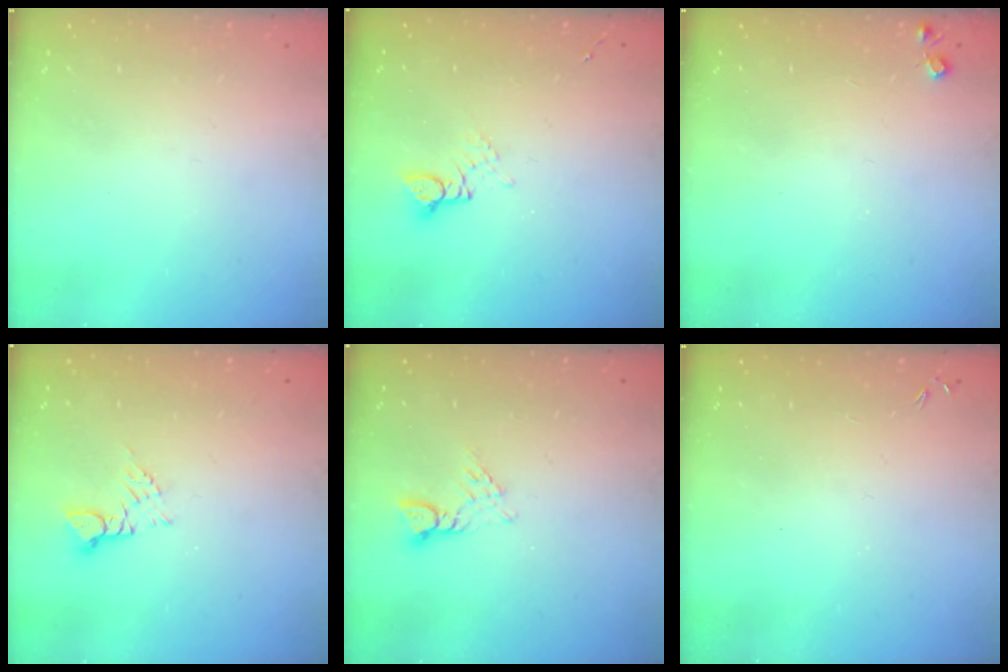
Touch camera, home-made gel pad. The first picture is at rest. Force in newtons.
{"total": 2.7, "press": 2.6, "slide": 0.2}
{"total": 4.3, "press": 4.3, "slide": 0.5}
{"total": 3.2, "press": 3.2, "slide": 0.4}
{"total": 2.8, "press": 2.8, "slide": 0.3}
{"total": 0.0}